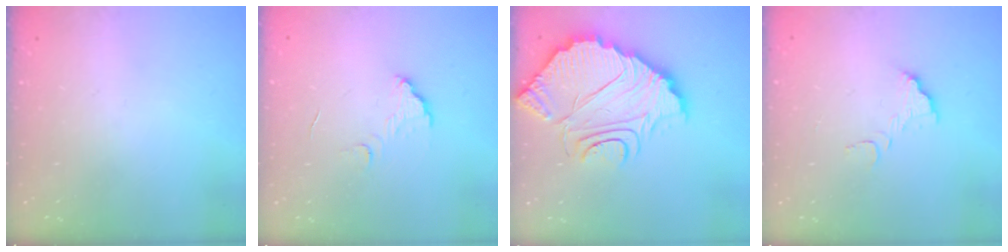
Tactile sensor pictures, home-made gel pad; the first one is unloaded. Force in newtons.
{"total": 6.6, "press": 6.6, "slide": 0.5}
{"total": 14.8, "press": 14.7, "slide": 1.1}
{"total": 5.6, "press": 5.6, "slide": 0.3}